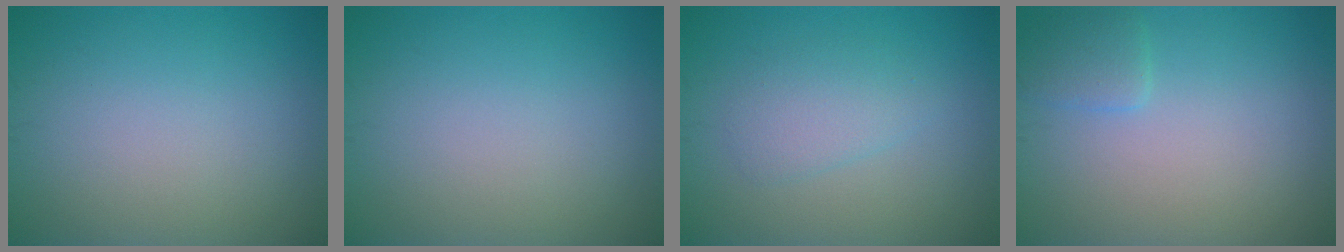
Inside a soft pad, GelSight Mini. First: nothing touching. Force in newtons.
{"total": 0.0}
{"total": 2.3, "press": 2.3, "slide": 0.2}
{"total": 1.6, "press": 1.6, "slide": 0.1}